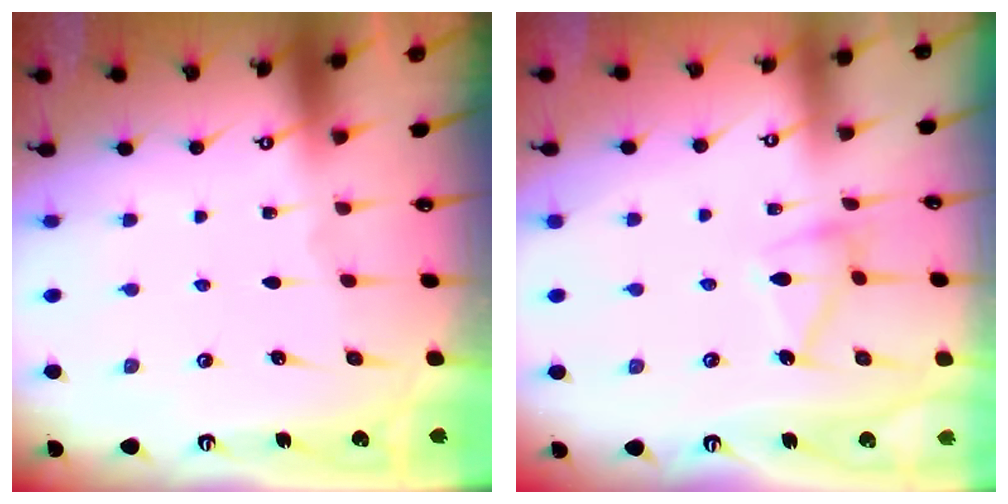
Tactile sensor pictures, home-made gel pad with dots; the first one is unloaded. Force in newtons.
{"total": 11.8, "press": 11.8, "slide": 0.3}